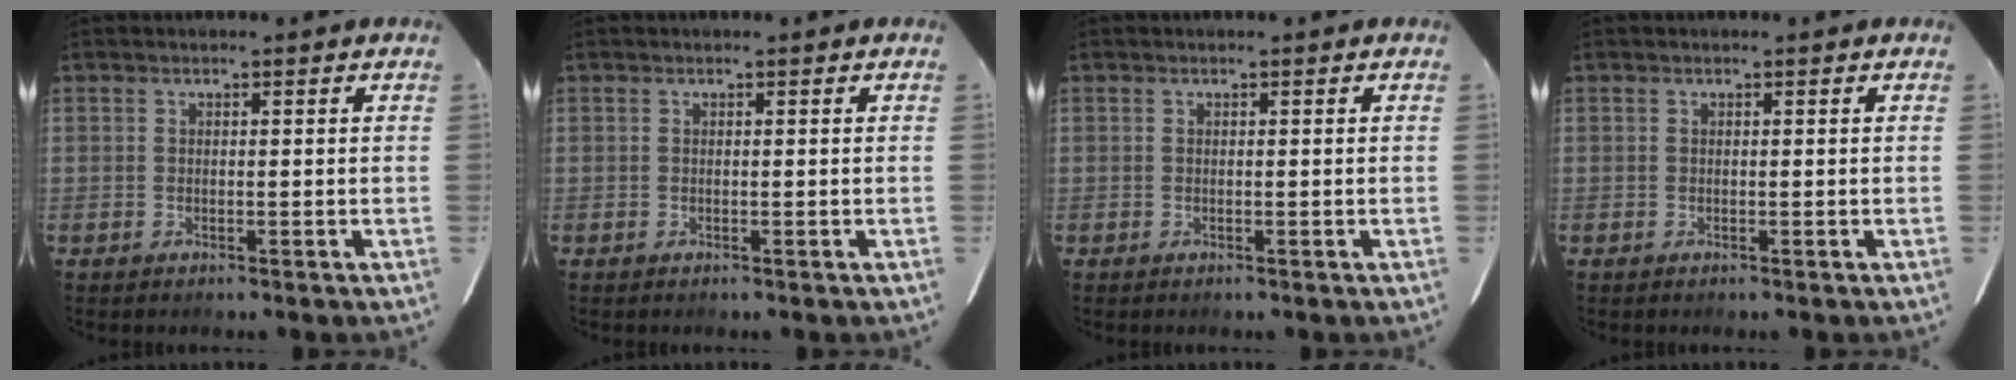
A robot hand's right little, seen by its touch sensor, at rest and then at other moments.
{"total": 0.0}
{"total": 0.0}
{"total": 0.0}